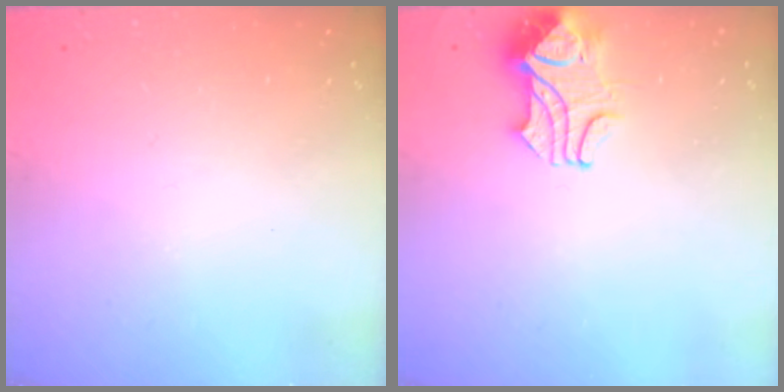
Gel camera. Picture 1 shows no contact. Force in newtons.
{"total": 2.4, "press": 2.2, "slide": 1.0}